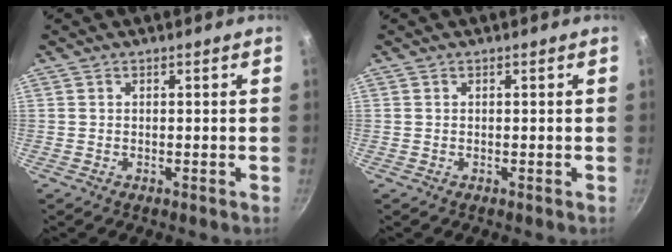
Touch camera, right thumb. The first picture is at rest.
{"total": 0.0}